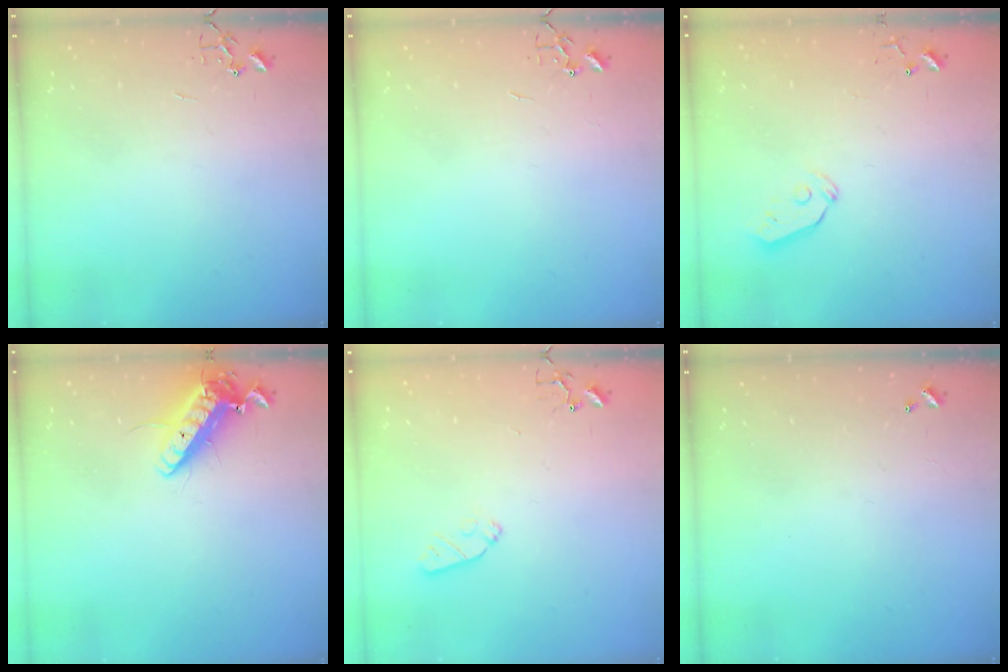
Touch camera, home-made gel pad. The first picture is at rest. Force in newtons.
{"total": 0.0}
{"total": 4.9, "press": 4.8, "slide": 0.9}
{"total": 14.5, "press": 14.2, "slide": 2.9}
{"total": 6.2, "press": 6.2, "slide": 0.9}
{"total": 0.0}